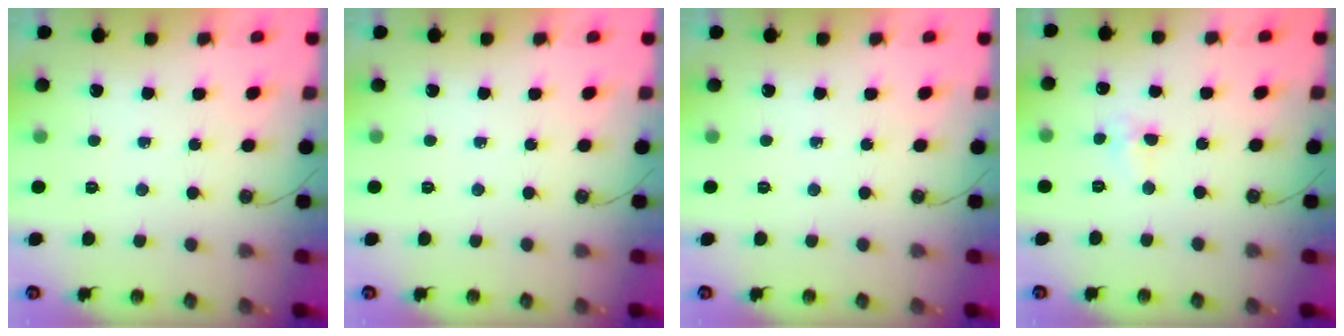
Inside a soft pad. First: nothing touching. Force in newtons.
{"total": 0.0}
{"total": 0.0}
{"total": 4.3, "press": 4.2, "slide": 0.7}